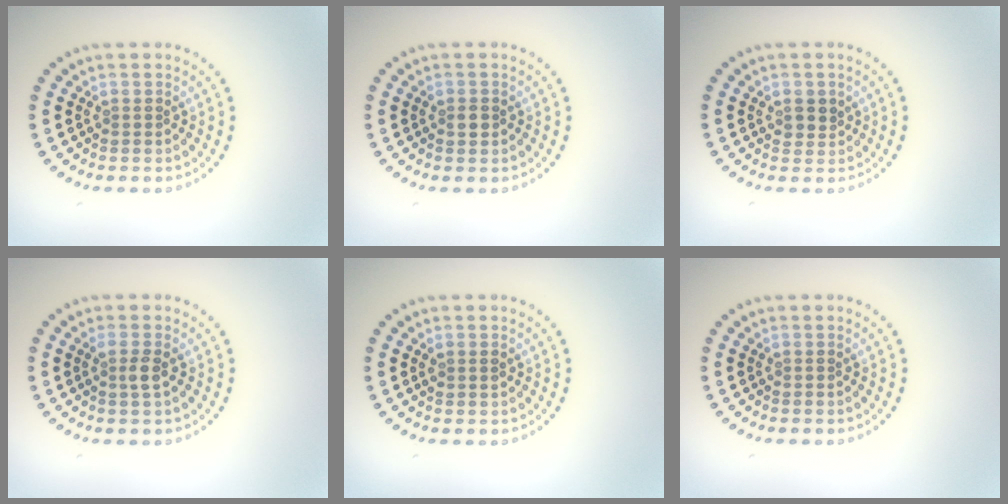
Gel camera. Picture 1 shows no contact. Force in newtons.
{"total": 1.0, "press": 1.0, "slide": 0.1}
{"total": 1.6, "press": 1.4, "slide": 0.8}
{"total": 1.4, "press": 1.2, "slide": 0.8}
{"total": 0.9, "press": 0.8, "slide": 0.2}
{"total": 0.0}